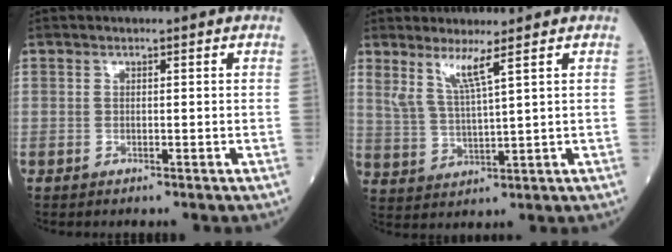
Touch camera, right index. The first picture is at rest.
{"total": 5.1, "force": [3.3, -0.5, 3.9], "torque": [-0.081, -0.012, 0.068]}